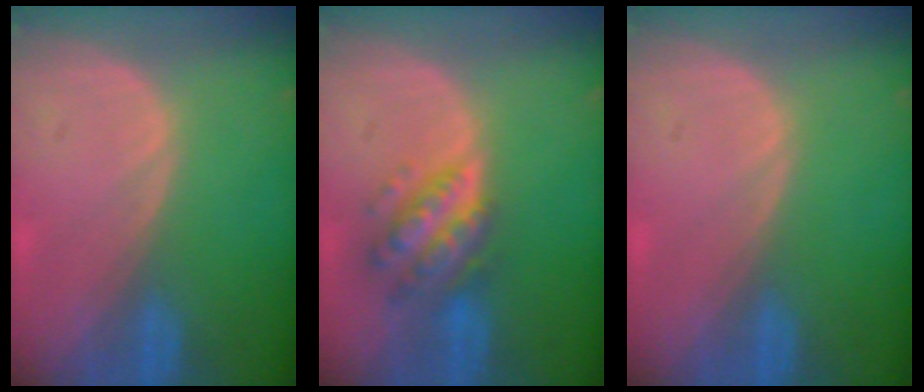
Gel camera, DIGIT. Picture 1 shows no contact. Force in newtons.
{"total": 6.4, "press": 6.3, "slide": 0.5}
{"total": 0.0}